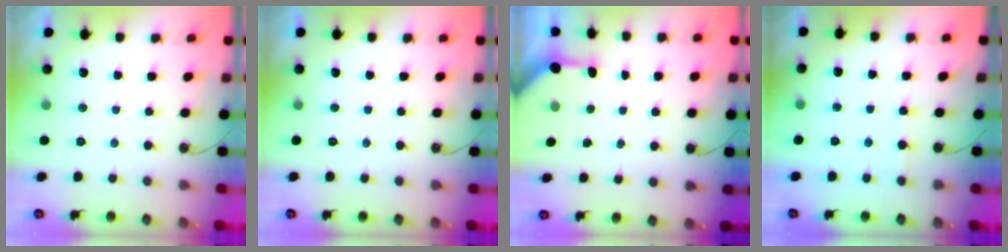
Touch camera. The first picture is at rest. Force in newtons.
{"total": 0.0}
{"total": 2.8, "press": 2.8, "slide": 0.3}
{"total": 2.1, "press": 2.0, "slide": 0.4}